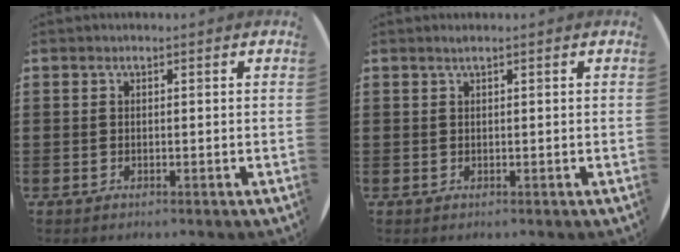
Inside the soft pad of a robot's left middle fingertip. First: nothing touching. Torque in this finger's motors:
{"motor_torque": [0.09, -0.06, 0.00, 0.00]}